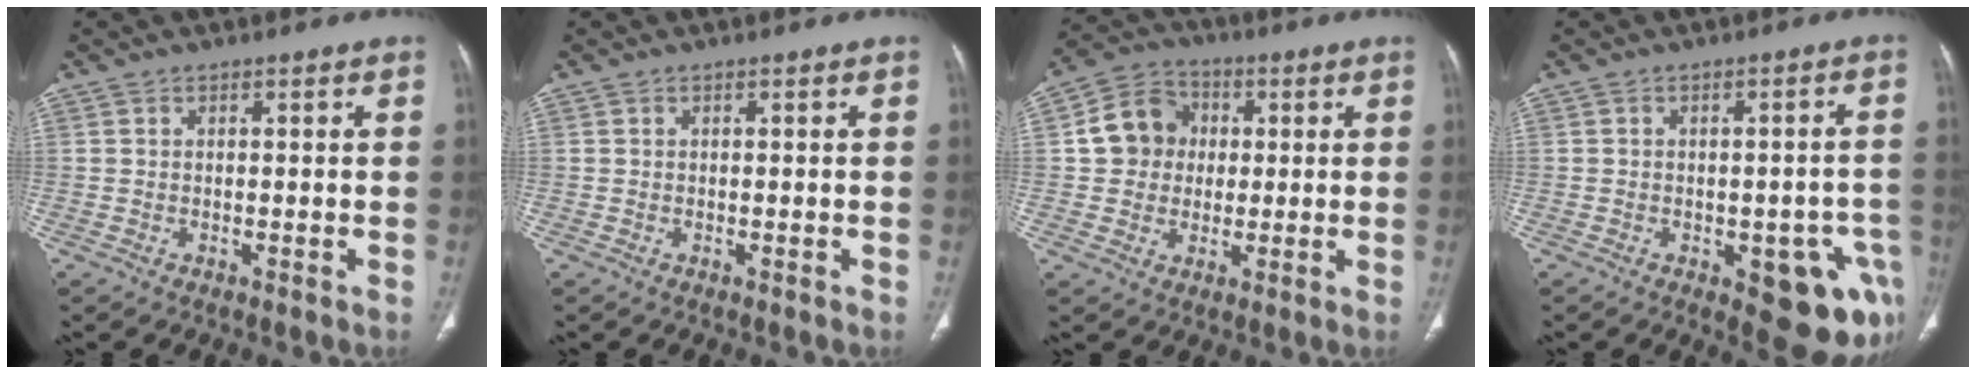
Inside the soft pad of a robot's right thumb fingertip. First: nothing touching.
{"total": 0.0}
{"total": 9.7, "force": [1.0, 8.8, 4.0], "torque": [-0.043, 0.013, 0.007]}
{"total": 13.5, "force": [-5.4, 5.8, 10.9], "torque": [-0.087, 0.022, -0.051]}